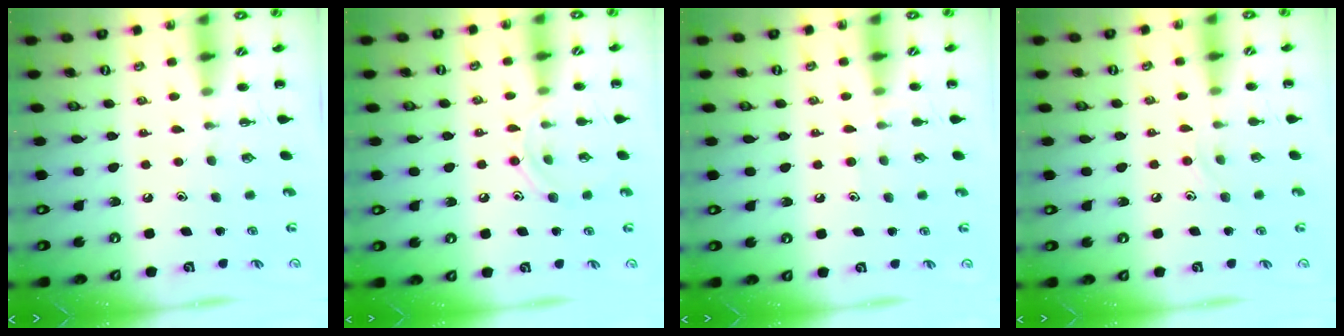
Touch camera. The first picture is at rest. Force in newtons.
{"total": 8.3, "press": 8.2, "slide": 1.2}
{"total": 5.7, "press": 5.3, "slide": 2.1}
{"total": 6.0, "press": 5.7, "slide": 2.0}